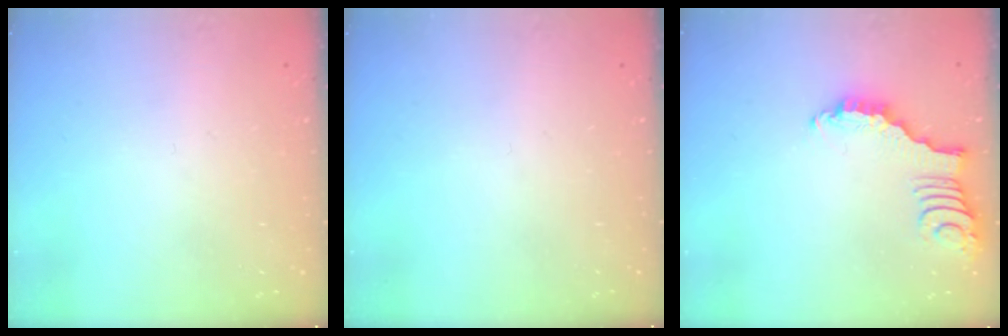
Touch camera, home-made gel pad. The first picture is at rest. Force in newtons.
{"total": 0.0}
{"total": 2.8, "press": 2.8, "slide": 0.4}